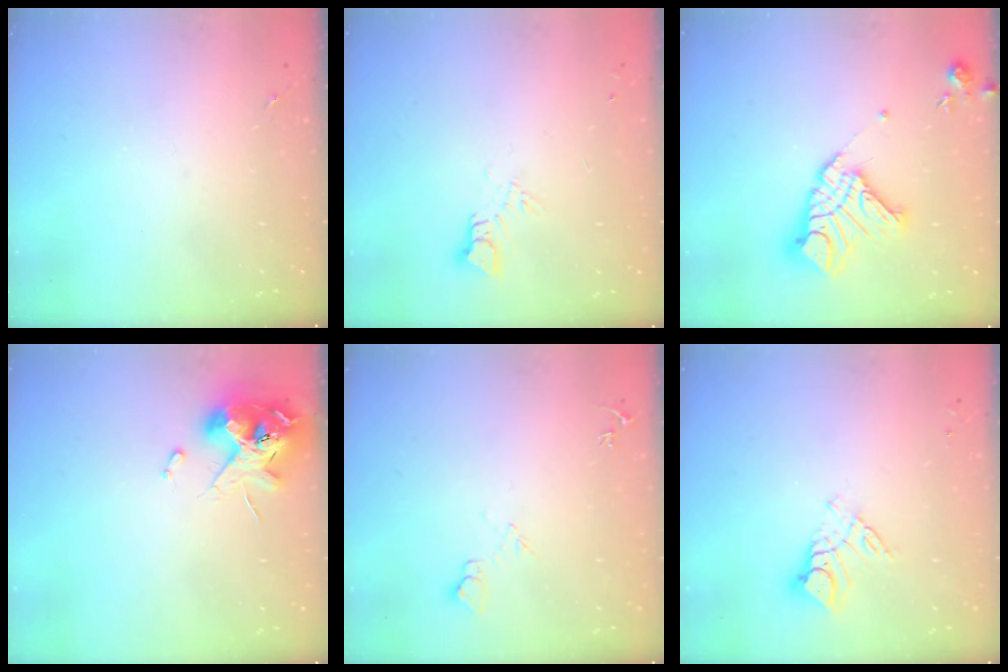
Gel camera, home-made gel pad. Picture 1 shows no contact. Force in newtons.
{"total": 3.4, "press": 3.4, "slide": 0.2}
{"total": 15.8, "press": 15.7, "slide": 1.9}
{"total": 12.7, "press": 12.5, "slide": 2.0}
{"total": 6.7, "press": 6.7, "slide": 0.8}
{"total": 9.2, "press": 9.1, "slide": 0.8}